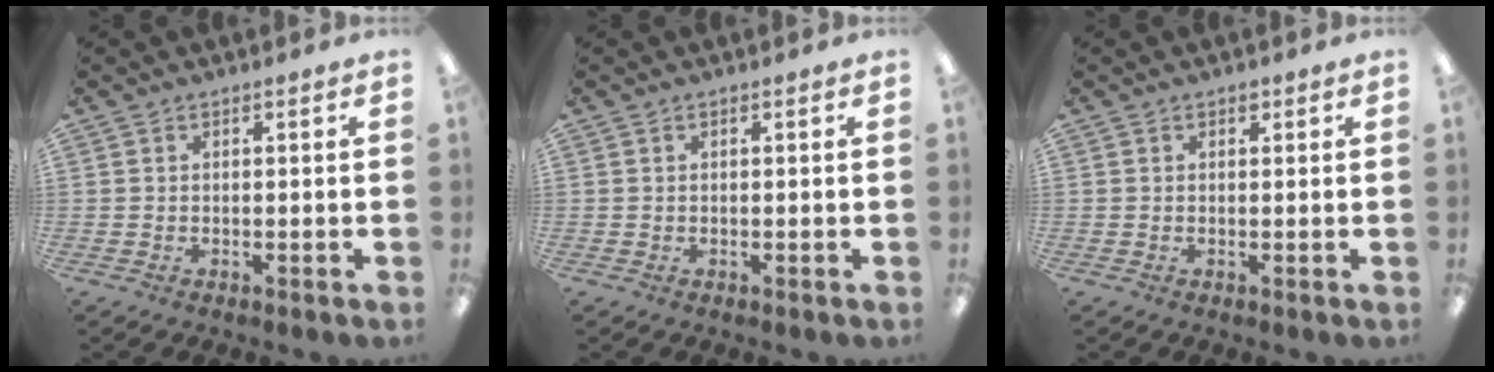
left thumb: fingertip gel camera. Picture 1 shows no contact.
{"total": 0.0}
{"total": 0.8, "force": [0.6, 0.5, 0.4], "torque": [-0.001, -0.002, 0.008]}